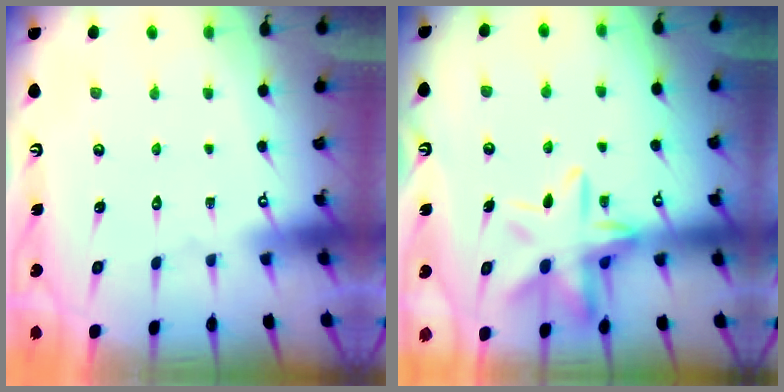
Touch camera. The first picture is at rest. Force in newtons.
{"total": 13.4, "press": 13.3, "slide": 1.4}